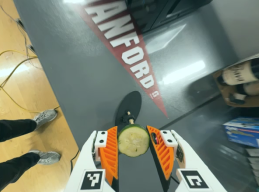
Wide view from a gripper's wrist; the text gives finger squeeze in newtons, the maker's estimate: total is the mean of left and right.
{"total": 8.2, "left": 8.4, "right": 7.9}